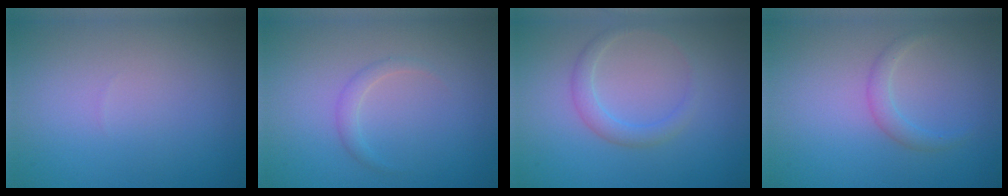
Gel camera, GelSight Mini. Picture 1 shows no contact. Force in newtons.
{"total": 1.1, "press": 1.1, "slide": 0.1}
{"total": 1.8, "press": 1.8, "slide": 0.2}
{"total": 1.5, "press": 1.5, "slide": 0.1}